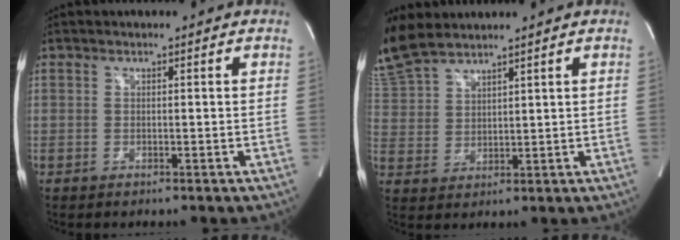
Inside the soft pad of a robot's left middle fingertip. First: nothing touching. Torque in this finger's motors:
{"motor_torque": [0.26, -0.45, 1.06, 0.21]}